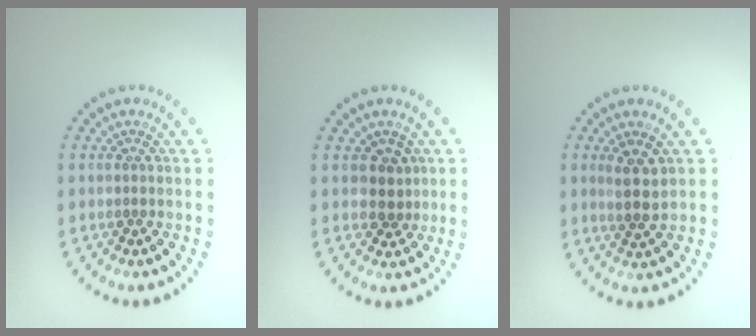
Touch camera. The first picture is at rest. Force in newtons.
{"total": 1.9, "press": 1.5, "slide": 1.3}
{"total": 2.3, "press": 2.0, "slide": 1.1}